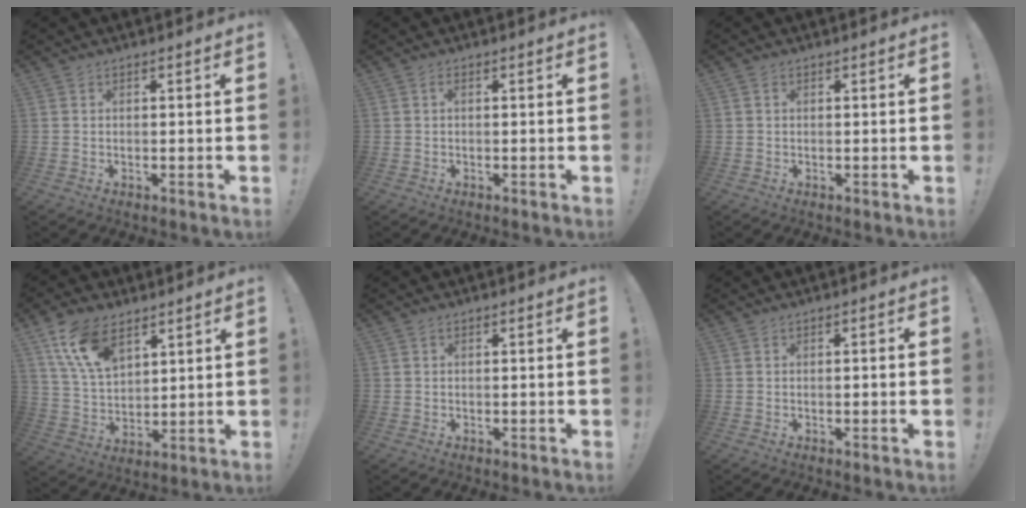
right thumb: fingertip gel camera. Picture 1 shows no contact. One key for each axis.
{"total": 0.8, "fx": -0.1, "fy": 0.1, "fz": 0.8, "tx": -0.017, "ty": 0.002, "tz": -0.003}
{"total": 0.5, "fx": 0.2, "fy": 0.5, "fz": 0.2, "tx": -0.012, "ty": 0.006, "tz": 0.005}
{"total": 14.0, "fx": 8.4, "fy": 7.6, "fz": 8.2, "tx": -0.155, "ty": -0.028, "tz": 0.162}
{"total": 0.6, "fx": -0.1, "fy": 0.2, "fz": 0.5, "tx": -0.013, "ty": 0.002, "tz": -0.002}
{"total": 0.9, "fx": -0.5, "fy": -0.2, "fz": 0.7, "tx": -0.011, "ty": -0.001, "tz": -0.010}